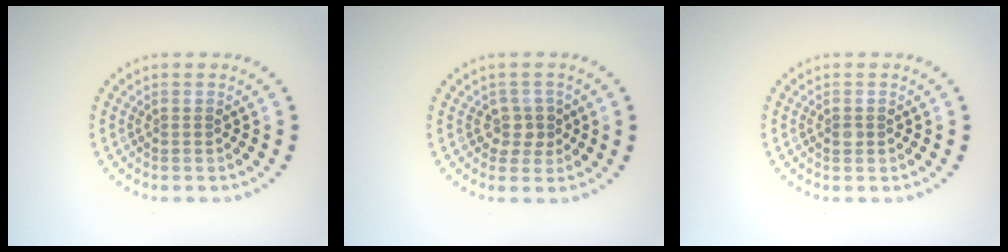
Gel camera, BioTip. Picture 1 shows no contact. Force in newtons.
{"total": 2.0, "press": 1.8, "slide": 1.0}
{"total": 0.9, "press": 0.9, "slide": 0.1}